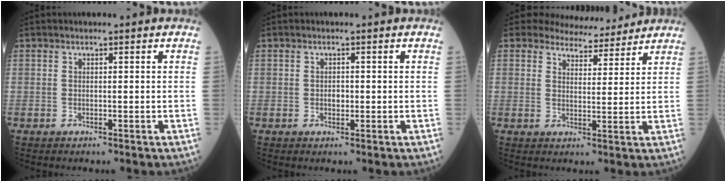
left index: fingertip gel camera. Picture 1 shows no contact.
{"total": 1.1, "force": [-0.1, 0.8, 0.8], "torque": [-0.015, 0.001, 0.000]}
{"total": 7.9, "force": [7.5, 2.4, 0.8], "torque": [-0.006, -0.002, 0.096]}